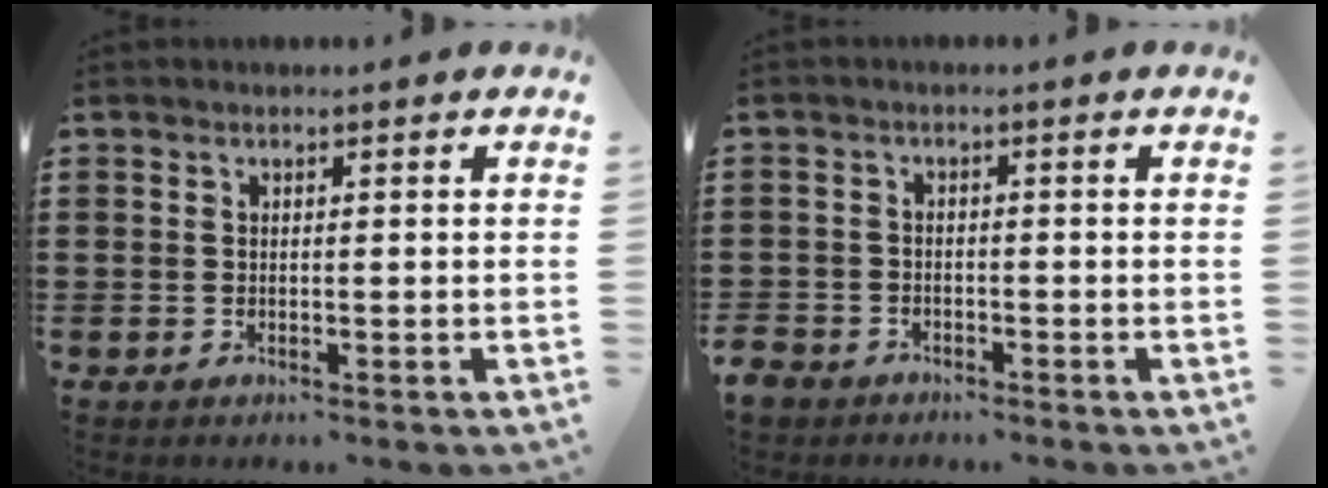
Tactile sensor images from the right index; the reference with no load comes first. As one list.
[{"total": 2.4, "force": [-2.2, 1.0, 0.1], "torque": [-0.022, -0.006, -0.052]}]